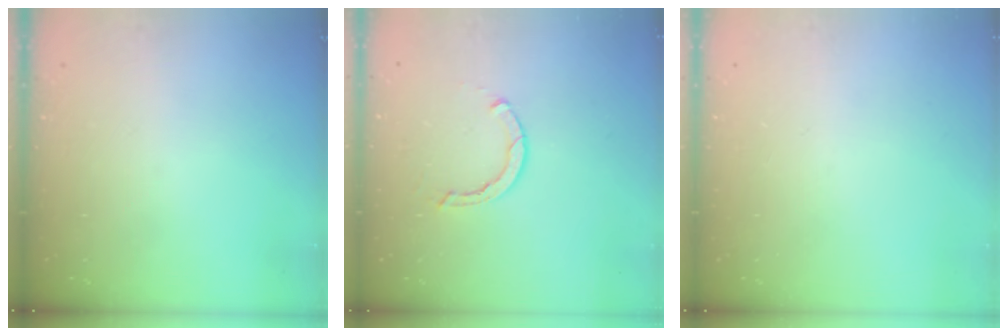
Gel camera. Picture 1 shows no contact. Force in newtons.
{"total": 2.3, "press": 2.3, "slide": 0.1}
{"total": 0.0}